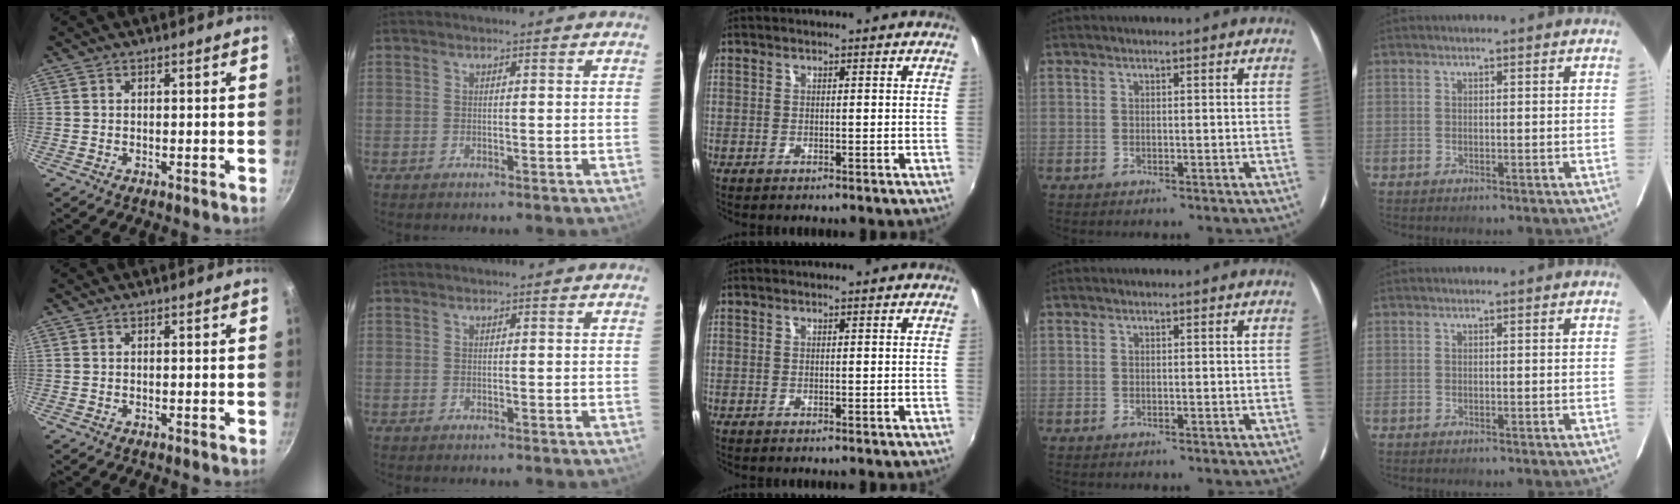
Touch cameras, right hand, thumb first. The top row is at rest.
{}